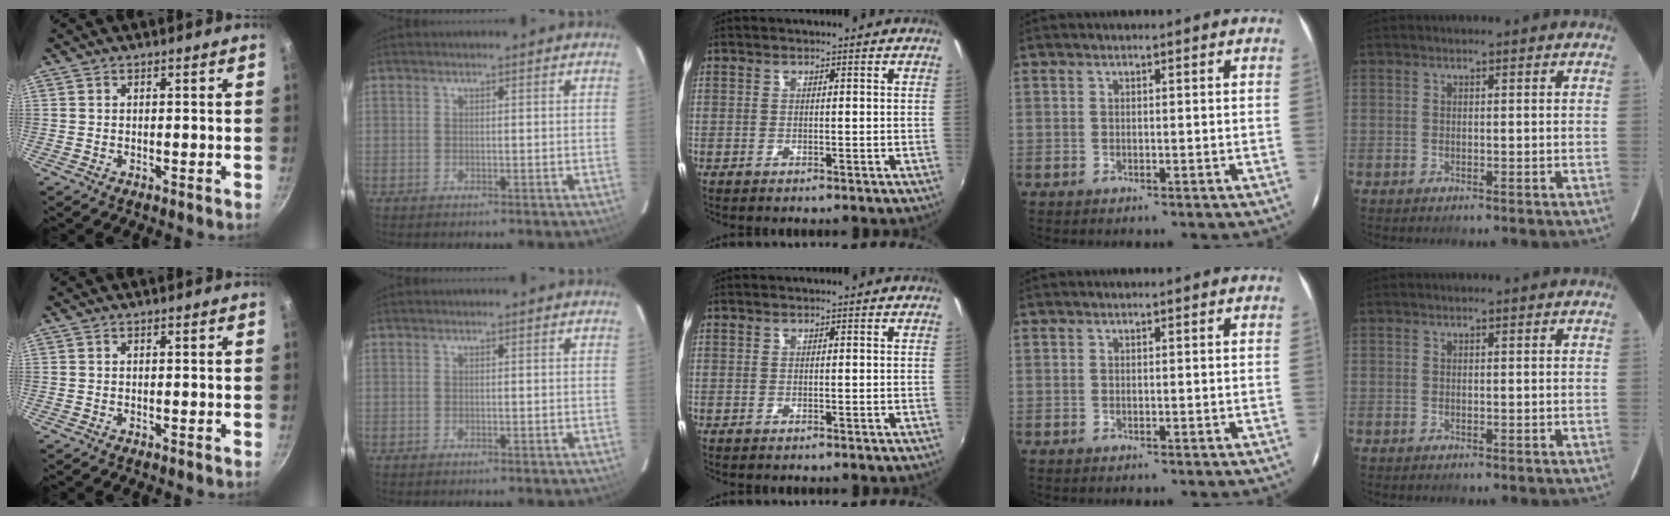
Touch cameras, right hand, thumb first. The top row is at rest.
{}